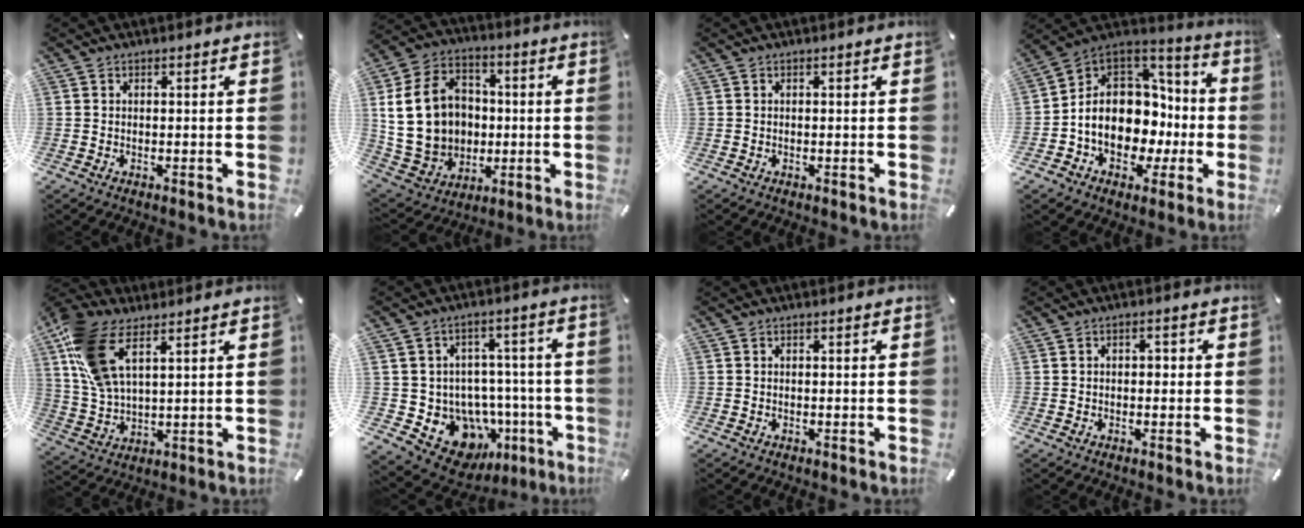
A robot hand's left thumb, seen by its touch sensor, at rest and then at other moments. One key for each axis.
{"total": 18.6, "fx": 0.9, "fy": 15.8, "fz": 9.8, "tx": -0.203, "ty": 0.010, "tz": 0.027}
{"total": 0.0}
{"total": 14.5, "fx": -2.0, "fy": 12.1, "fz": 7.8, "tx": -0.140, "ty": -0.019, "tz": -0.035}
{"total": 12.6, "fx": 6.9, "fy": 5.9, "fz": 8.8, "tx": -0.217, "ty": -0.019, "tz": 0.125}
{"total": 12.8, "fx": -5.1, "fy": 10.5, "fz": 5.1, "tx": -0.057, "ty": 0.019, "tz": -0.066}
{"total": 0.0}
{"total": 1.8, "fx": 0.0, "fy": 1.2, "fz": 1.3, "tx": -0.019, "ty": 0.004, "tz": -0.006}